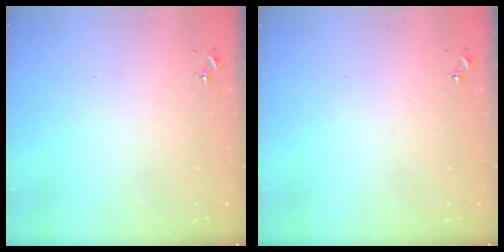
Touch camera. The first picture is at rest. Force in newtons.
{"total": 0.0}